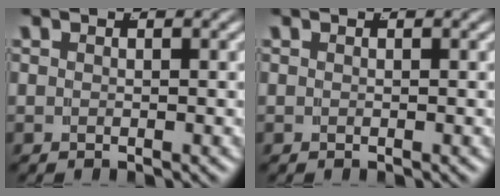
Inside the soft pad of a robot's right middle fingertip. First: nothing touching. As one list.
[{"total": 0.0}]